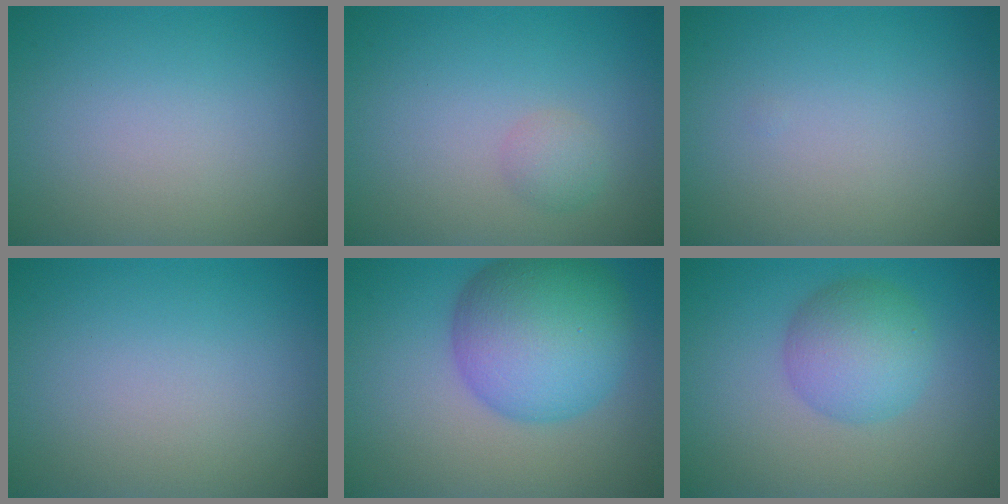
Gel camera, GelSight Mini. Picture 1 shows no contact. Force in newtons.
{"total": 1.3, "press": 1.3, "slide": 0.1}
{"total": 0.0}
{"total": 0.0}
{"total": 9.9, "press": 9.9, "slide": 0.2}
{"total": 4.7, "press": 4.7, "slide": 0.1}